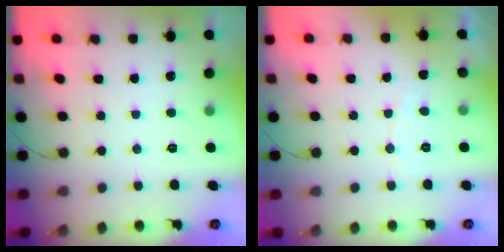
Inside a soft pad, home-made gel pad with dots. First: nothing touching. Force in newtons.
{"total": 3.8, "press": 3.8, "slide": 0.2}